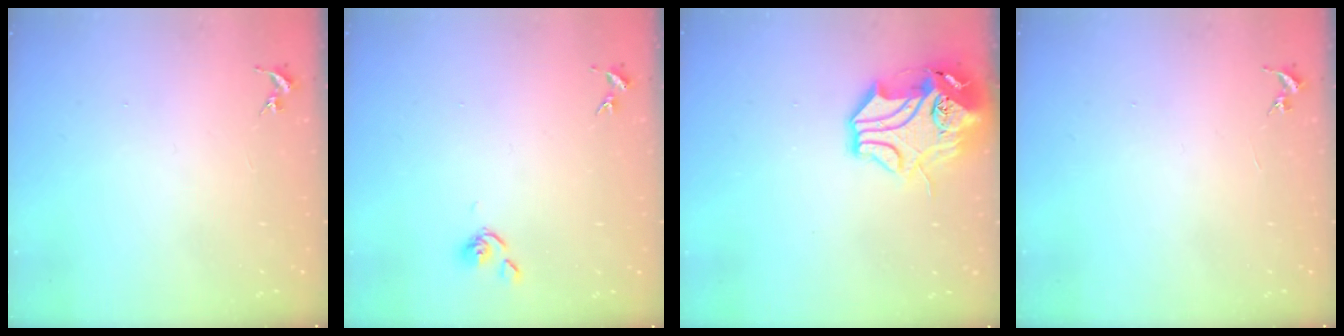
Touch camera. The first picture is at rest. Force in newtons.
{"total": 4.3, "press": 4.2, "slide": 0.6}
{"total": 14.5, "press": 14.3, "slide": 1.9}
{"total": 0.0}